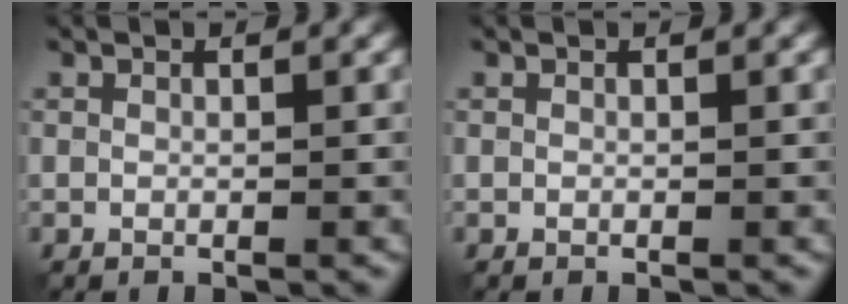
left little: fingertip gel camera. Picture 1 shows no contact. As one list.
[{"total": 0.0}]